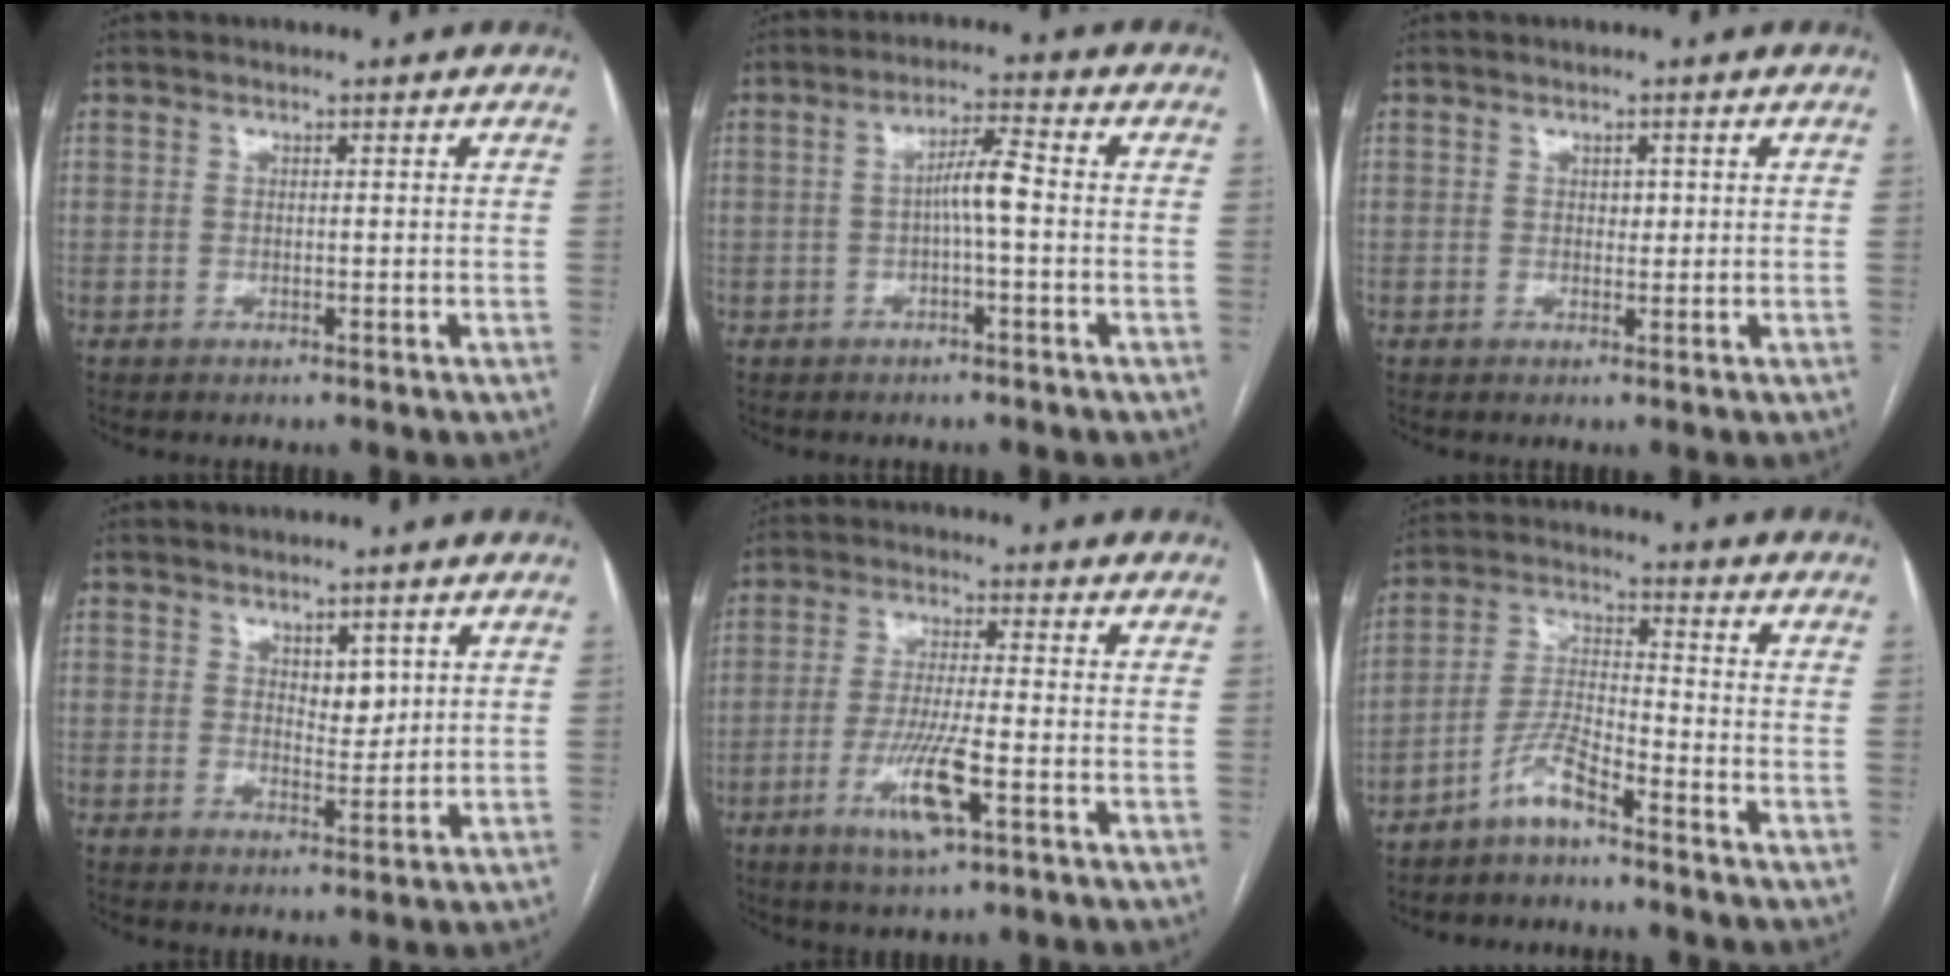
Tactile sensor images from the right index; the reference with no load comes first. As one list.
[{"total": 4.6, "force": [-0.6, 0.3, 4.5], "torque": [-0.077, 0.013, -0.008]}, {"total": 1.2, "force": [0.2, 0.8, 0.8], "torque": [-0.007, 0.001, 0.002]}, {"total": 3.4, "force": [1.5, 1.7, 2.5], "torque": [-0.036, -0.004, 0.028]}, {"total": 8.4, "force": [-3.5, 0.6, 7.7], "torque": [-0.153, -0.014, -0.062]}, {"total": 6.1, "force": [-4.7, 0.7, 3.9], "torque": [-0.090, -0.004, -0.096]}]